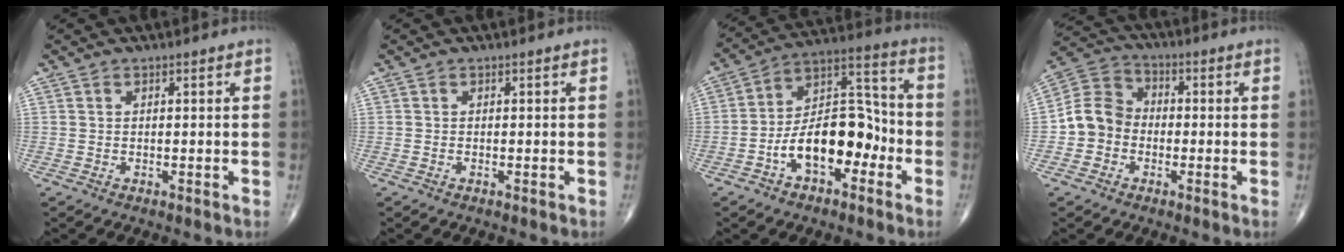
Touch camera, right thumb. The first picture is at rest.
{"total": 0.0}
{"total": 16.3, "force": [-5.4, 9.1, 12.3], "torque": [-0.178, 0.061, -0.095]}
{"total": 8.4, "force": [-1.8, 7.3, 3.7], "torque": [-0.051, 0.034, -0.047]}